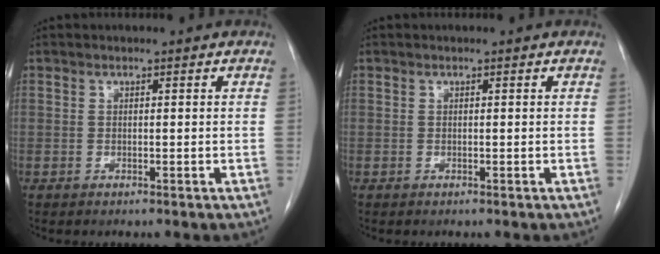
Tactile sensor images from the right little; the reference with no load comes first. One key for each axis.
{"total": 0.0}